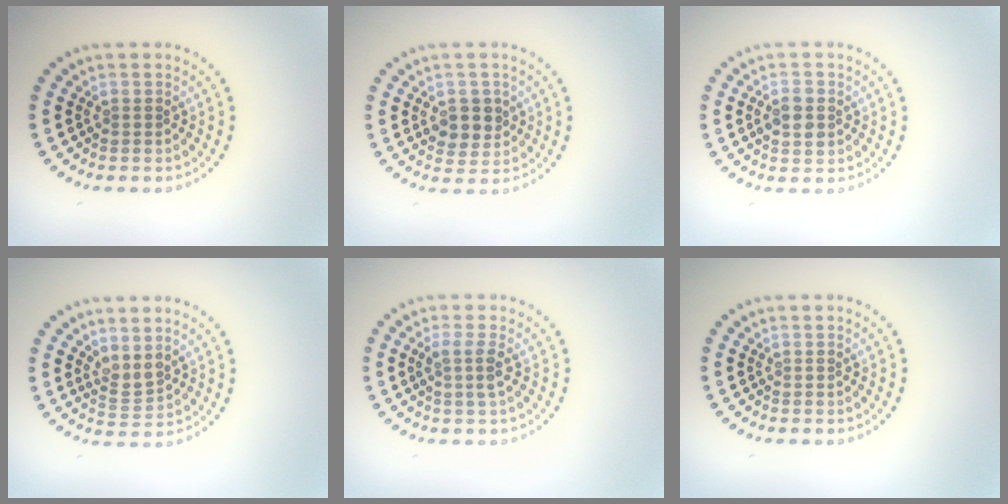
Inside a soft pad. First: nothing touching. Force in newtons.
{"total": 2.8, "press": 2.8, "slide": 0.5}
{"total": 2.7, "press": 2.7, "slide": 0.1}
{"total": 1.8, "press": 1.5, "slide": 1.0}
{"total": 1.9, "press": 1.5, "slide": 1.1}
{"total": 0.0}